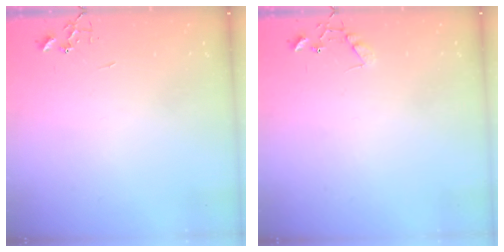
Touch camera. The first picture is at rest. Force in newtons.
{"total": 6.8, "press": 6.8, "slide": 0.5}